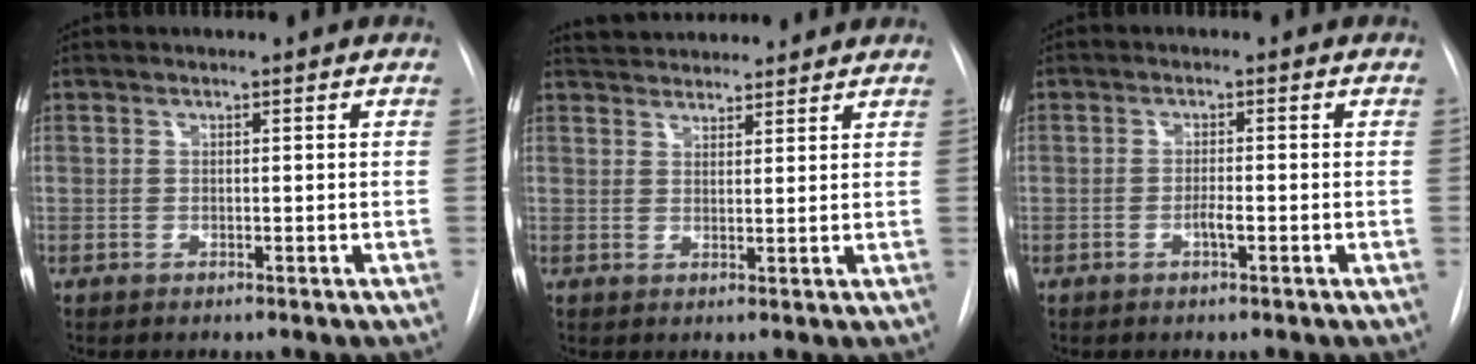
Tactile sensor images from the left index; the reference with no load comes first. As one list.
[{"total": 8.4, "force": [8.0, 1.8, 2.0], "torque": [-0.032, 0.027, 0.116]}, {"total": 1.7, "force": [-0.9, 0.1, 1.4], "torque": [-0.026, -0.004, -0.017]}]